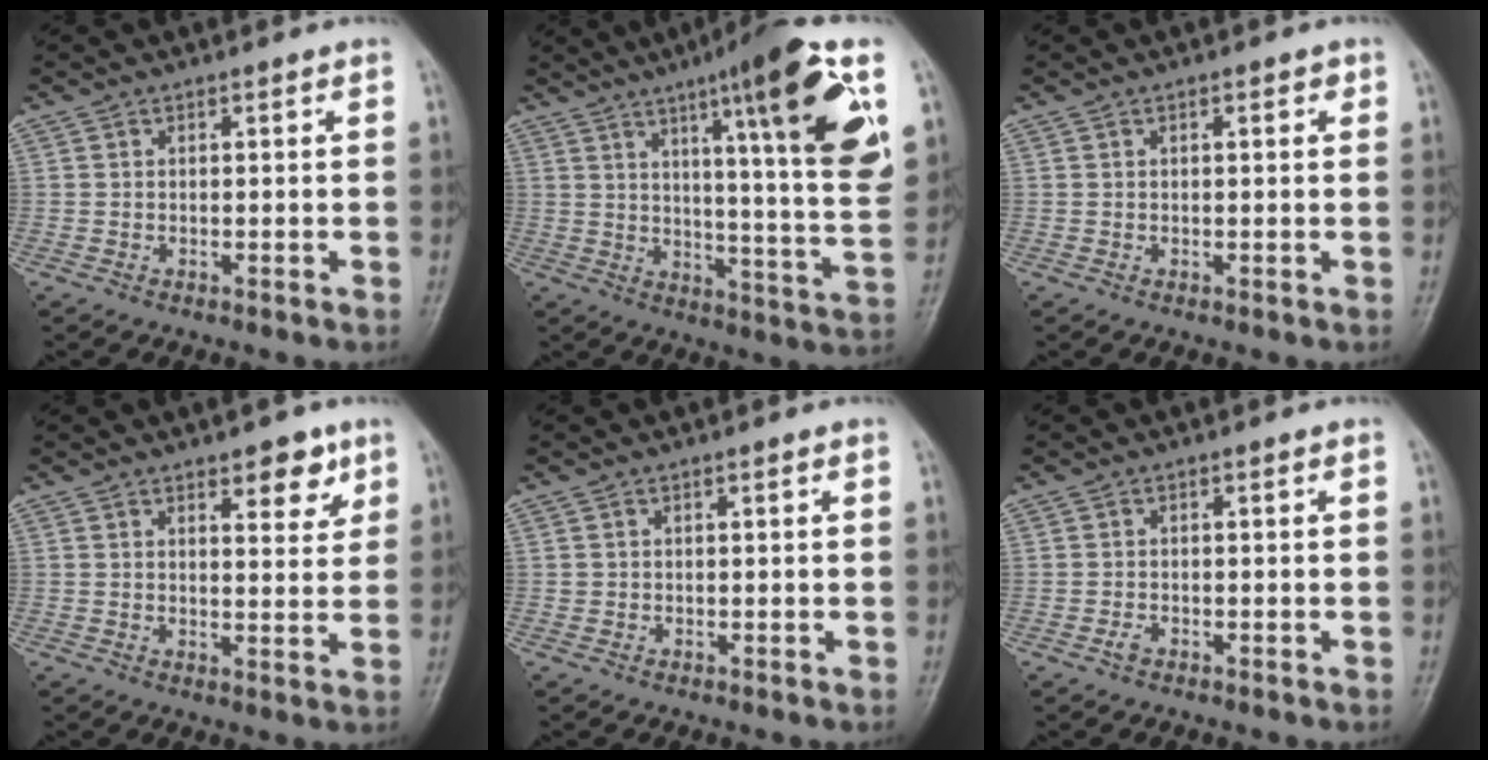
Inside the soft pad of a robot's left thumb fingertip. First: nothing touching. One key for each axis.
{"total": 22.0, "fx": 9.8, "fy": 2.6, "fz": 19.5, "tx": -0.252, "ty": -0.038, "tz": 0.137}
{"total": 1.5, "fx": 0.6, "fy": 0.6, "fz": 1.3, "tx": -0.015, "ty": 0.002, "tz": 0.005}
{"total": 3.9, "fx": 1.8, "fy": 2.0, "fz": 2.8, "tx": -0.015, "ty": -0.004, "tz": 0.019}
{"total": 0.5, "fx": 0.0, "fy": 0.5, "fz": 0.2, "tx": -0.002, "ty": 0.005, "tz": 0.003}
{"total": 1.1, "fx": -0.7, "fy": 0.6, "fz": 0.6, "tx": -0.014, "ty": 0.003, "tz": -0.013}